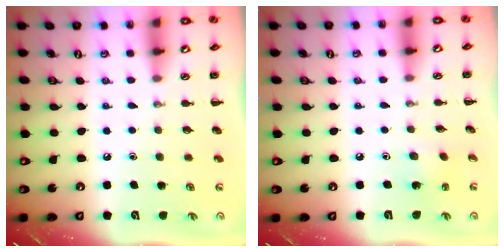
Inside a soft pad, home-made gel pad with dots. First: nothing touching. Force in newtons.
{"total": 2.2, "press": 2.0, "slide": 0.7}